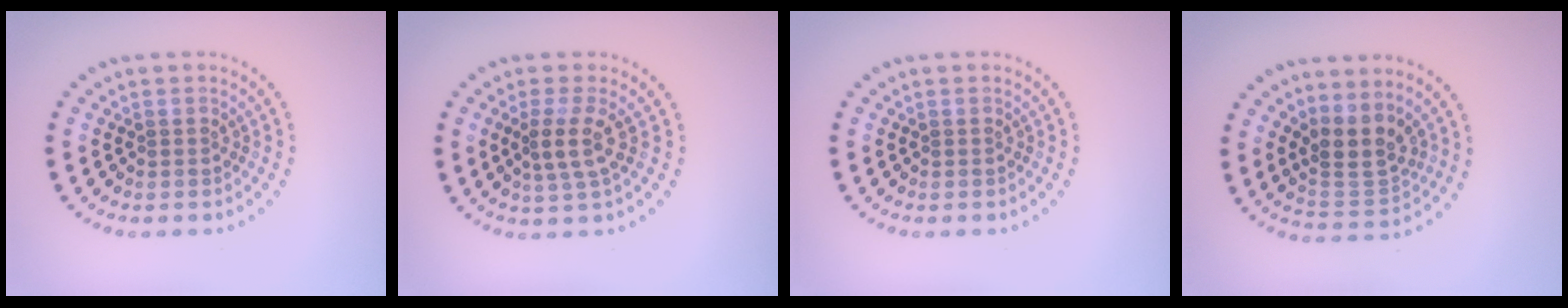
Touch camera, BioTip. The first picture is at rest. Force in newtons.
{"total": 2.5, "press": 2.0, "slide": 1.4}
{"total": 0.0}
{"total": 3.4, "press": 2.9, "slide": 1.8}